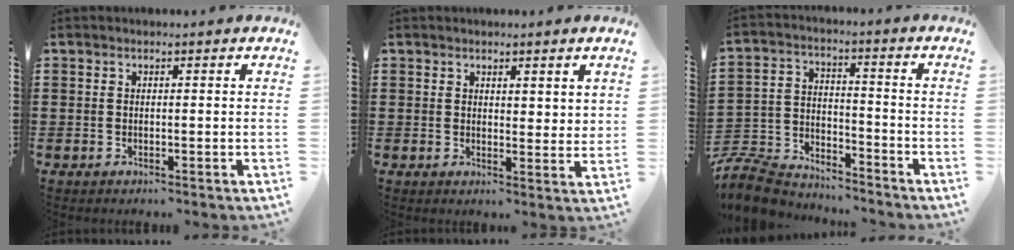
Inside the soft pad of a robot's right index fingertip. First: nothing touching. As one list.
[{"total": 2.2, "force": [1.9, 1.1, 0.3], "torque": [-0.003, 0.005, 0.035]}, {"total": 8.4, "force": [-8.0, 2.1, 1.5], "torque": [-0.046, 0.015, -0.164]}]